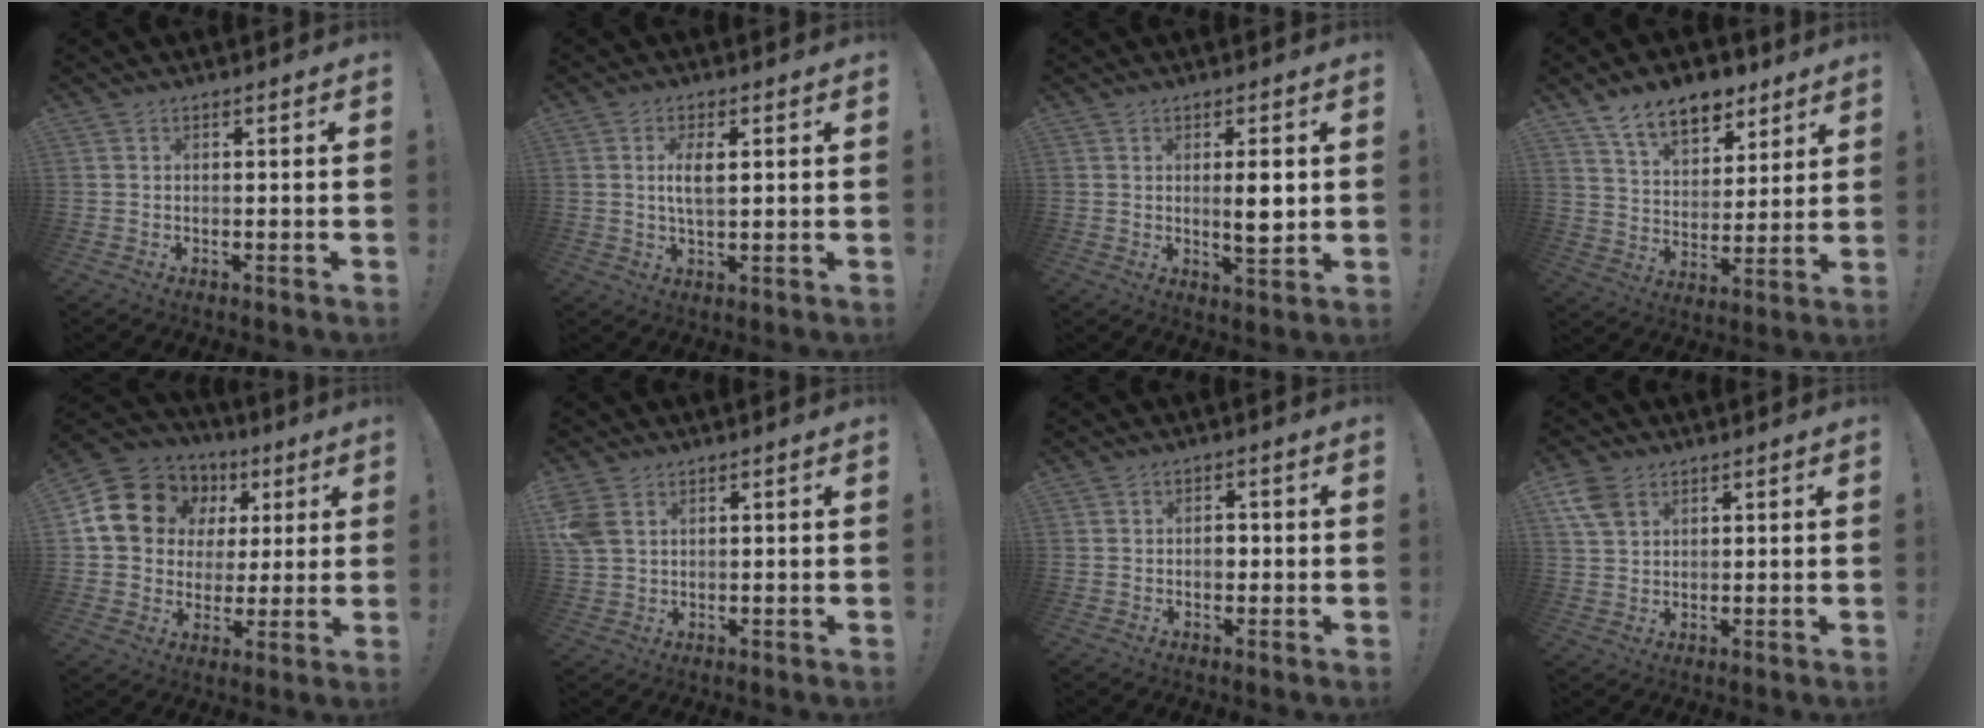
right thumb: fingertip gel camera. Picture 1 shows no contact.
{"total": 5.5, "force": [1.0, 2.3, 4.9], "torque": [-0.084, -0.004, 0.011]}
{"total": 5.6, "force": [0.6, 1.6, 5.3], "torque": [-0.080, -0.008, 0.007]}
{"total": 13.3, "force": [9.2, 7.5, 5.9], "torque": [-0.090, -0.054, 0.171]}
{"total": 16.7, "force": [5.7, 13.9, 7.3], "torque": [-0.116, -0.016, 0.129]}
{"total": 6.0, "force": [2.4, 4.1, 3.6], "torque": [-0.076, 0.000, 0.052]}
{"total": 2.9, "force": [-0.8, 2.1, 1.8], "torque": [-0.027, 0.008, -0.015]}
{"total": 6.6, "force": [3.4, 4.4, 3.6], "torque": [-0.073, -0.006, 0.067]}